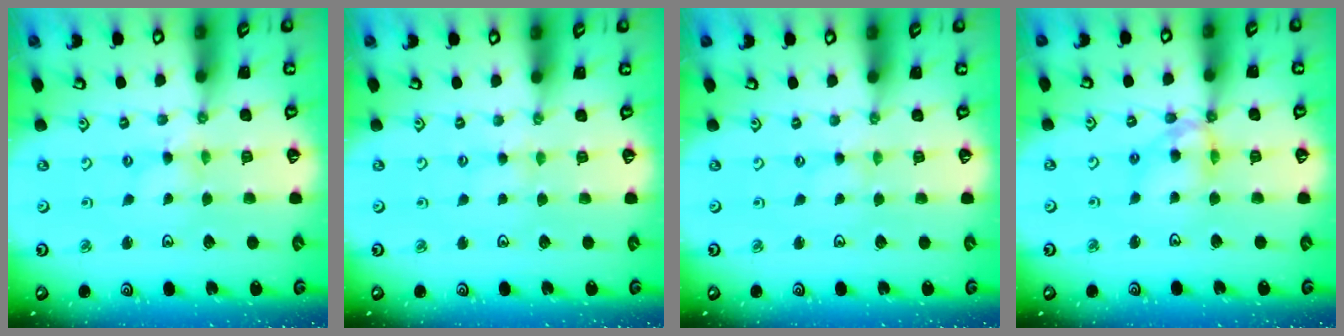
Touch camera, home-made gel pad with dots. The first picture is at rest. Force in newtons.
{"total": 2.8, "press": 2.8, "slide": 0.3}
{"total": 0.0}
{"total": 10.2, "press": 10.1, "slide": 1.6}